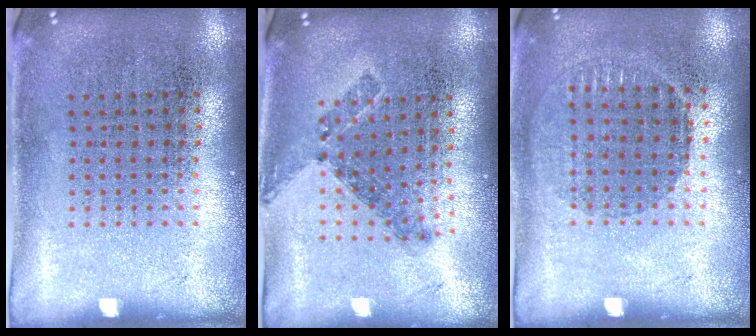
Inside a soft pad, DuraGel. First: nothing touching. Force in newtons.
{"total": 0.6, "press": 0.5, "slide": 0.3}
{"total": 0.9, "press": 0.8, "slide": 0.3}